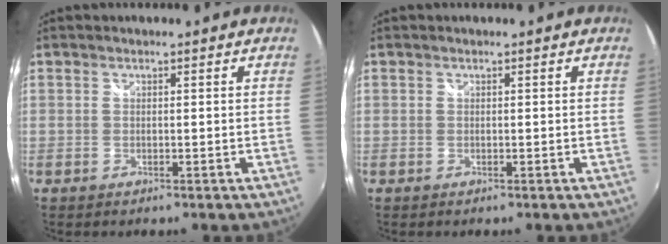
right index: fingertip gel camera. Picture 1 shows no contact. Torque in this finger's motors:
{"motor_torque": [0.00, 0.00, 0.00, 0.00]}